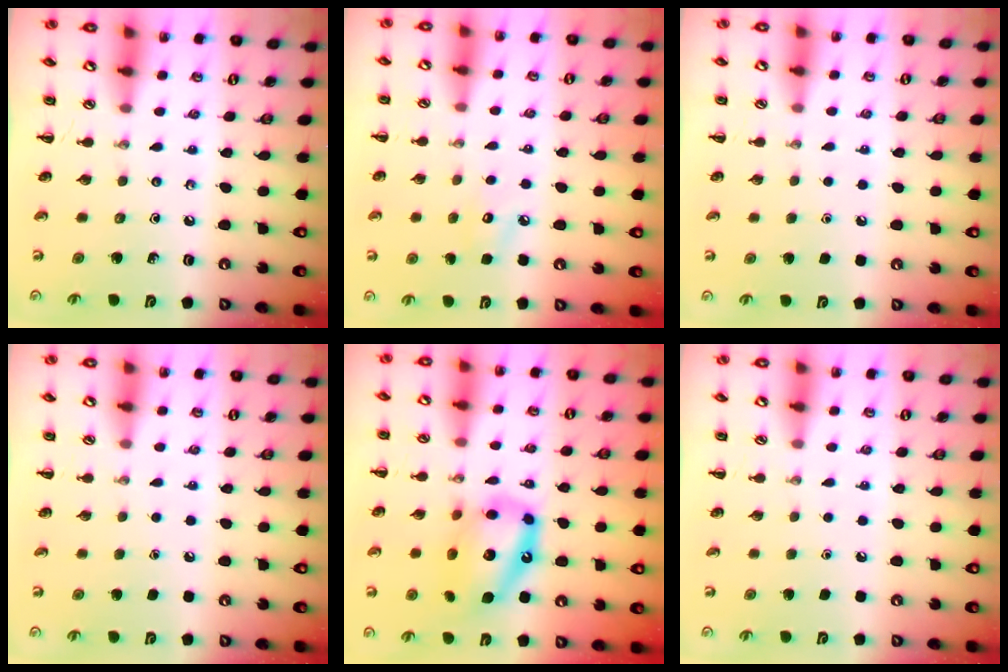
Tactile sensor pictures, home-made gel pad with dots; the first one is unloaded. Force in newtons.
{"total": 5.1, "press": 4.9, "slide": 1.3}
{"total": 1.8, "press": 1.8, "slide": 0.1}
{"total": 1.9, "press": 1.9, "slide": 0.2}
{"total": 13.7, "press": 13.3, "slide": 3.4}
{"total": 1.7, "press": 1.7, "slide": 0.1}